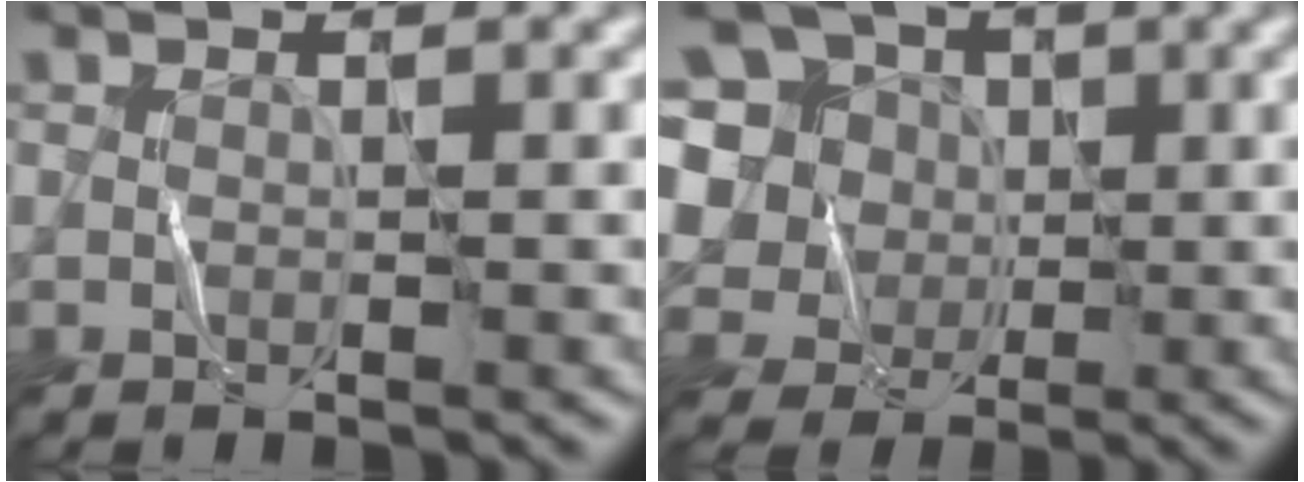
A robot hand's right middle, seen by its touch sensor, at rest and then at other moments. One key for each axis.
{"total": 10.0, "fx": 2.6, "fy": 8.6, "fz": 4.3, "tx": -0.113, "ty": 0.035, "tz": 0.027}